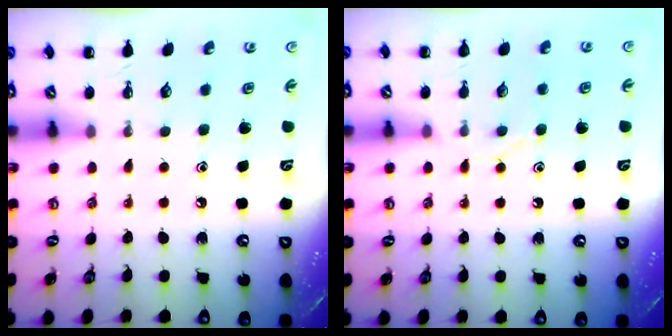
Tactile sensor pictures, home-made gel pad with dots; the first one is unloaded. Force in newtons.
{"total": 7.6, "press": 7.5, "slide": 1.2}